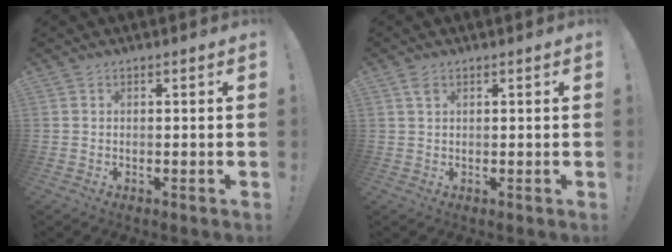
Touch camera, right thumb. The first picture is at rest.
{"total": 2.2, "force": [1.3, 1.1, 1.4], "torque": [-0.023, -0.001, 0.023]}